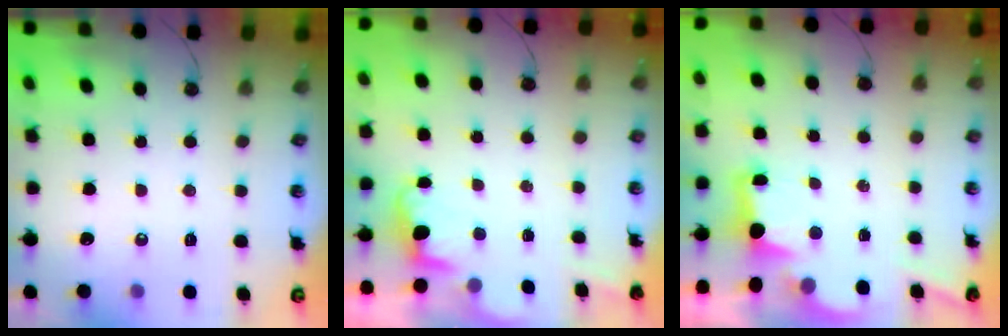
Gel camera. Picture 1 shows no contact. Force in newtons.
{"total": 1.0, "press": 0.7, "slide": 0.8}
{"total": 2.5, "press": 2.4, "slide": 0.7}